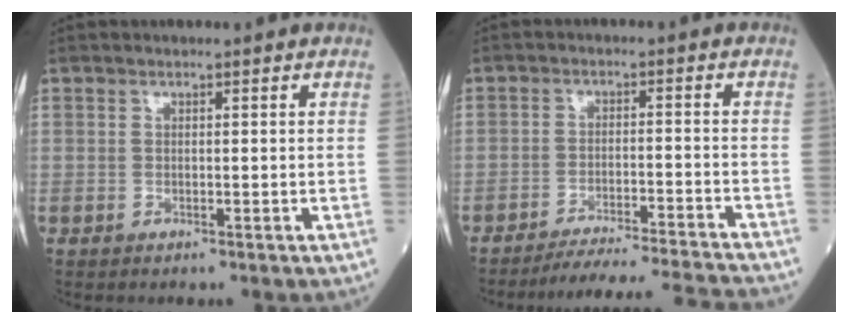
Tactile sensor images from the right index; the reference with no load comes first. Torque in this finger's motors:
{"motor_torque": [-0.06, -0.28, -0.11, -0.01]}